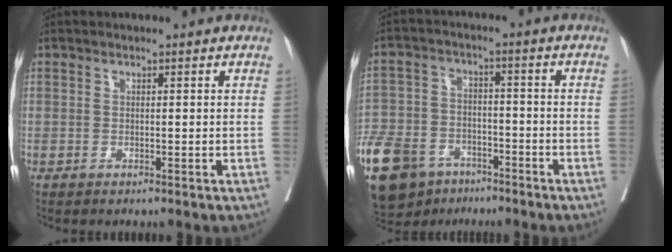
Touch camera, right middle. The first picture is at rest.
{"total": 19.5, "force": [-12.6, 11.5, 9.4], "torque": [-0.262, -0.020, -0.210]}